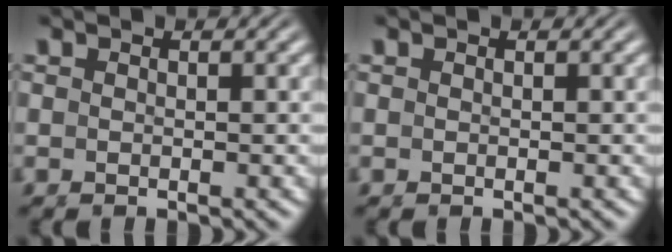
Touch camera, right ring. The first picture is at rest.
{"total": 0.0}